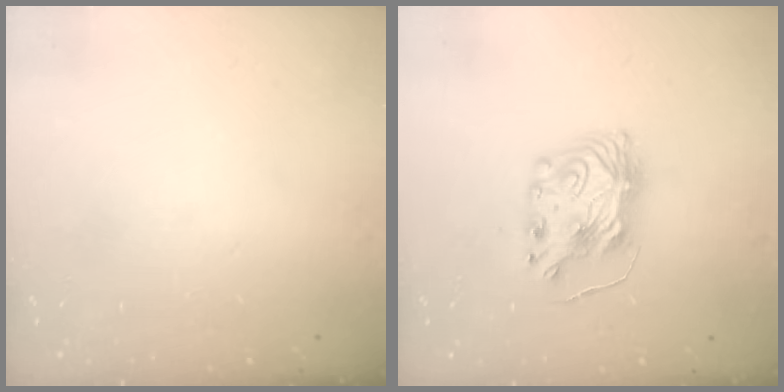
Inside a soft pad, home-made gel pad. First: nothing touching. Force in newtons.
{"total": 8.6, "press": 8.5, "slide": 0.7}